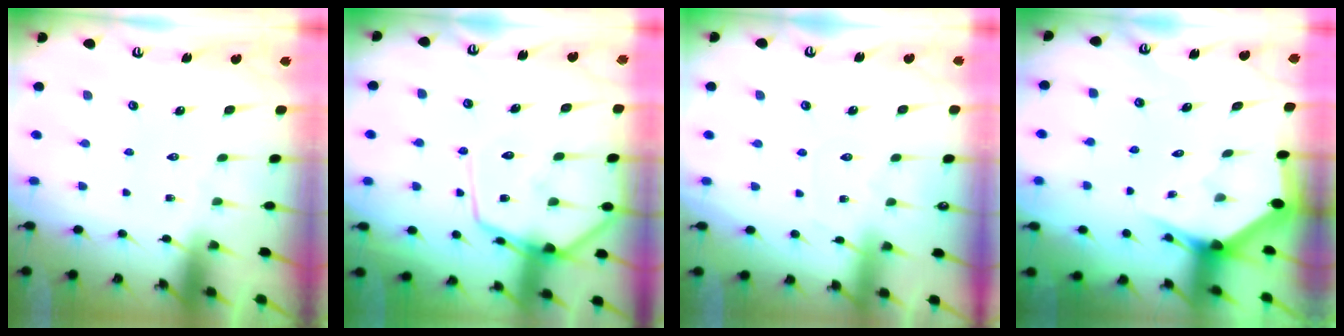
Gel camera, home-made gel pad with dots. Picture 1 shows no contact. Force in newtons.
{"total": 12.2, "press": 12.1, "slide": 1.1}
{"total": 2.9, "press": 2.9, "slide": 0.4}
{"total": 3.0, "press": 3.0, "slide": 0.1}